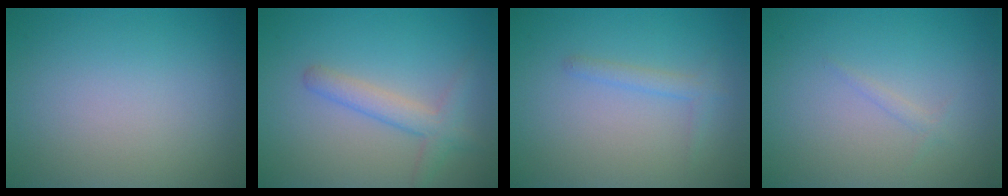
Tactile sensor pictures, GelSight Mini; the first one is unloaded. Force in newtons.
{"total": 2.8, "press": 2.8, "slide": 0.1}
{"total": 1.3, "press": 1.3, "slide": 0.0}
{"total": 0.7, "press": 0.7, "slide": 0.1}